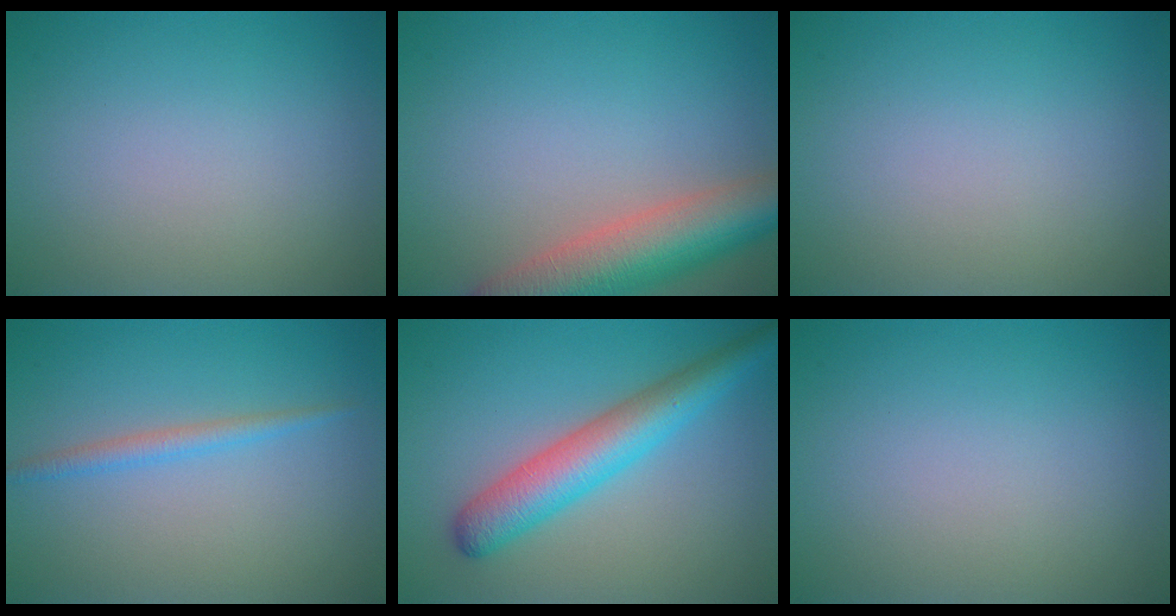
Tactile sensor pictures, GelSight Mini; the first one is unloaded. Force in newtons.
{"total": 7.9, "press": 7.9, "slide": 0.5}
{"total": 0.0}
{"total": 1.6, "press": 1.6, "slide": 0.0}
{"total": 5.6, "press": 5.6, "slide": 0.1}
{"total": 0.0}